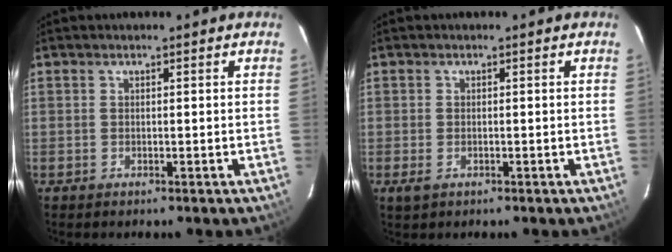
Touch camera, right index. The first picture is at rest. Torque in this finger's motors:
{"motor_torque": [0.21, 0.09, 0.01, 0.00]}